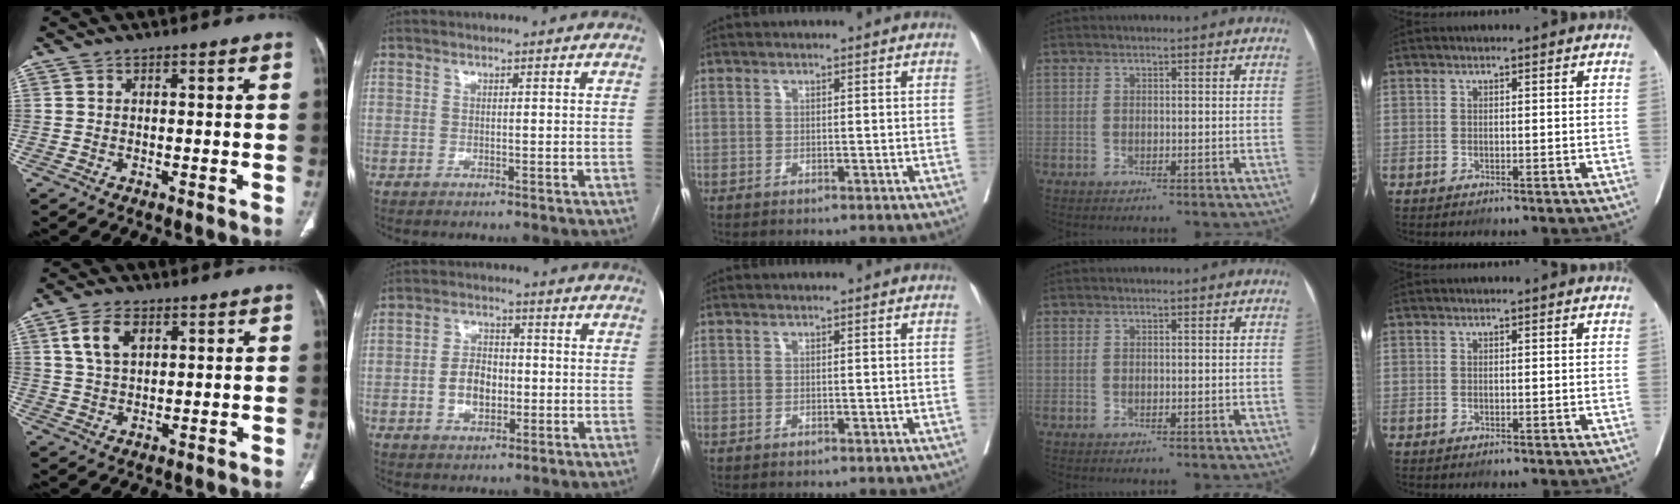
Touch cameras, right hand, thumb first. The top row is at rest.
{"thumb": {"total": 6.4, "force": [2.7, 3.8, 4.5], "torque": [-0.081, -0.006, 0.054]}, "index": {"total": 6.0, "force": [-1.0, 3.9, 4.4], "torque": [-0.087, 0.013, -0.015]}}